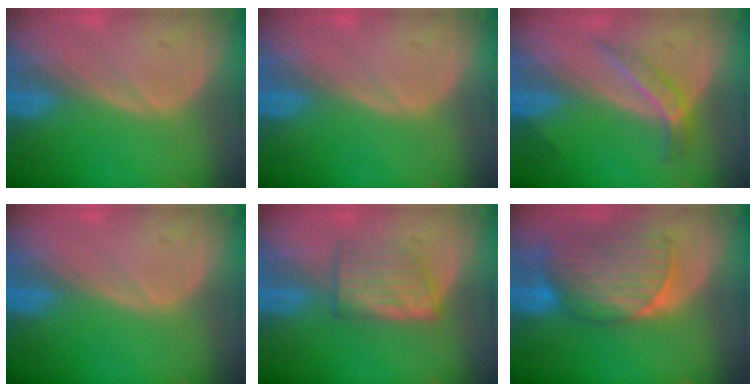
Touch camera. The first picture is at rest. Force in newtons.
{"total": 0.0}
{"total": 4.4, "press": 3.9, "slide": 2.0}
{"total": 0.0}
{"total": 5.1, "press": 5.1, "slide": 0.6}
{"total": 9.0, "press": 8.5, "slide": 2.9}